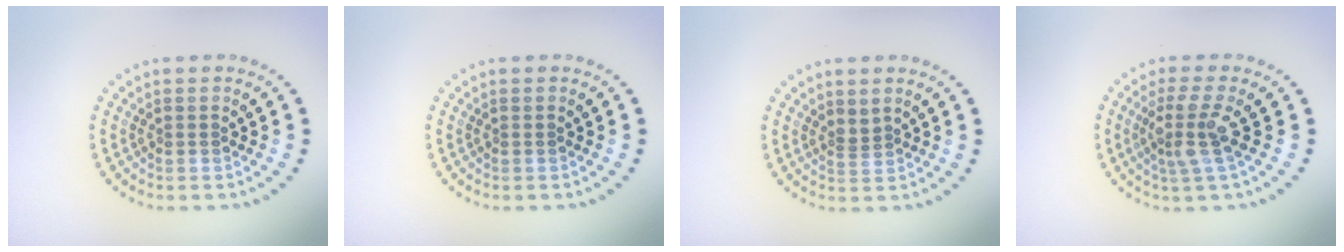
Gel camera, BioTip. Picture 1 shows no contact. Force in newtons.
{"total": 0.0}
{"total": 0.8, "press": 0.5, "slide": 0.7}
{"total": 3.2, "press": 2.4, "slide": 2.2}